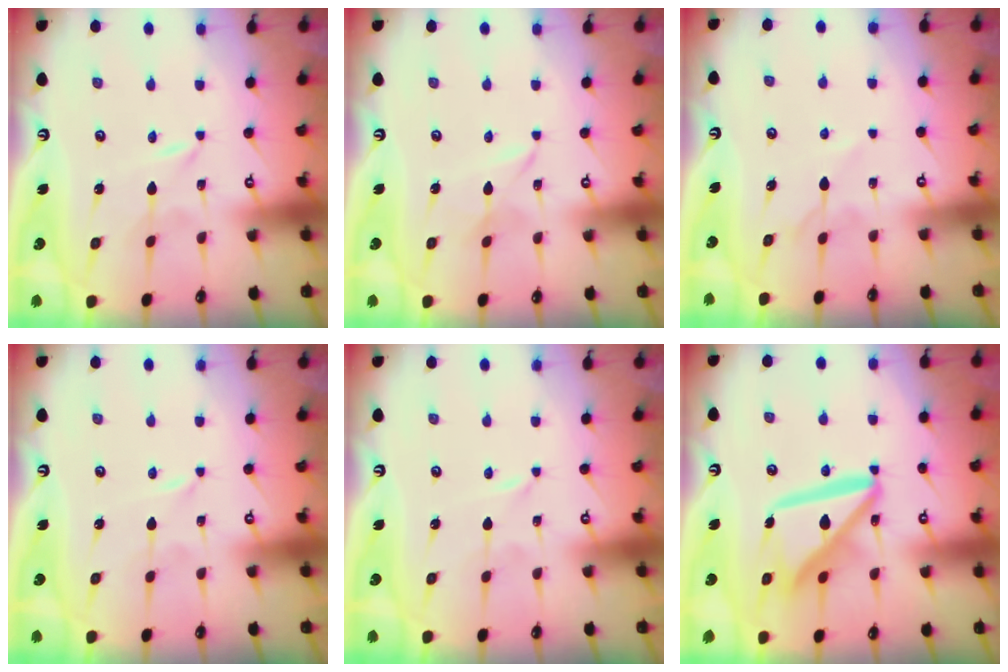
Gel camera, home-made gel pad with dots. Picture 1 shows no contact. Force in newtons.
{"total": 2.5, "press": 2.5, "slide": 0.3}
{"total": 5.3, "press": 5.2, "slide": 0.7}
{"total": 0.0}
{"total": 0.0}
{"total": 15.9, "press": 15.8, "slide": 1.9}